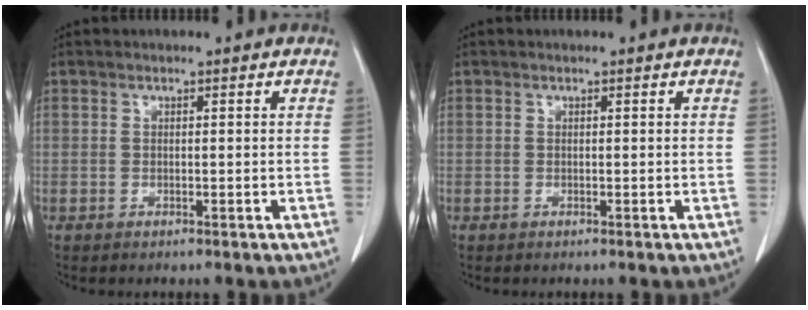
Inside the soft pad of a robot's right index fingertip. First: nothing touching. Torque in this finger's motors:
{"motor_torque": [0.00, 0.01, 0.00, 0.00]}